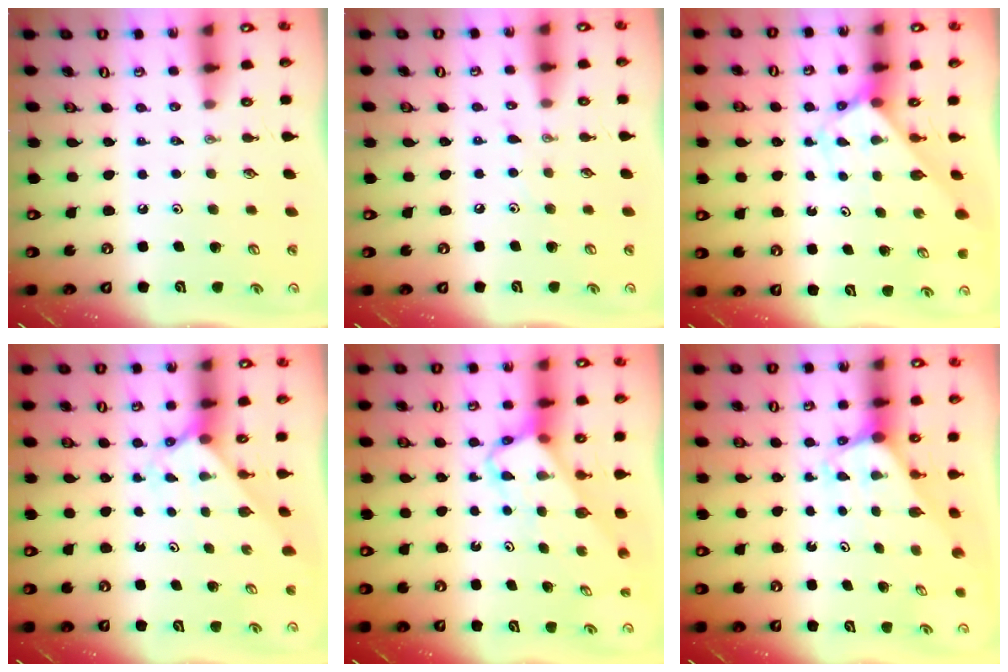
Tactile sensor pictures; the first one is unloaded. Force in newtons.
{"total": 4.4, "press": 4.3, "slide": 0.6}
{"total": 2.8, "press": 2.8, "slide": 0.1}
{"total": 2.3, "press": 2.3, "slide": 0.2}
{"total": 4.0, "press": 4.0, "slide": 0.2}
{"total": 2.0, "press": 2.0, "slide": 0.1}